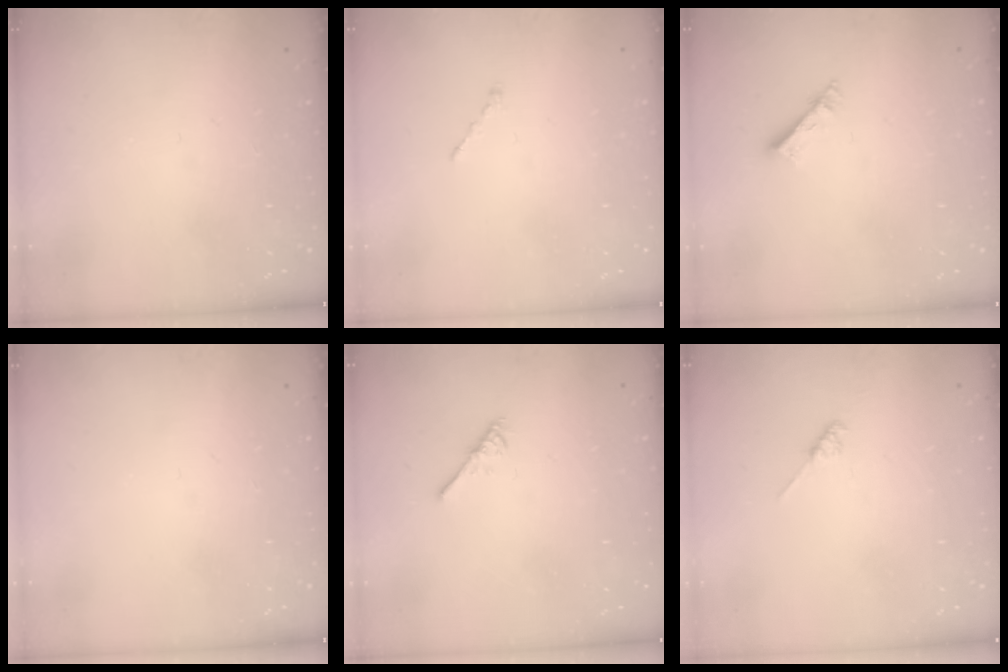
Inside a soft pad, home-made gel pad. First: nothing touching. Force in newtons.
{"total": 1.0, "press": 0.9, "slide": 0.3}
{"total": 3.6, "press": 3.5, "slide": 0.3}
{"total": 0.0}
{"total": 2.7, "press": 2.7, "slide": 0.5}
{"total": 1.8, "press": 1.7, "slide": 0.3}